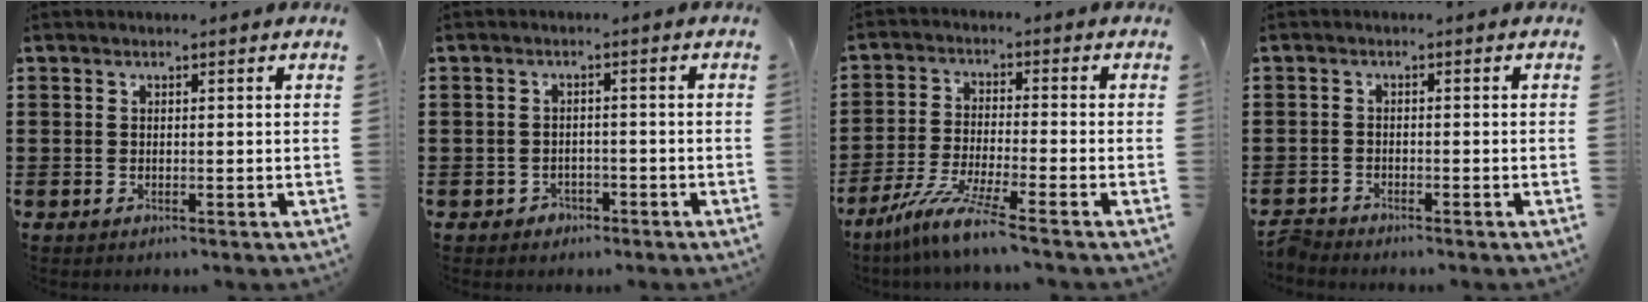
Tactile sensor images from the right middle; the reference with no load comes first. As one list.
[{"total": 1.7, "force": [-1.4, 1.0, 0.0], "torque": [-0.008, 0.002, -0.033]}, {"total": 7.4, "force": [-6.0, -0.3, 4.3], "torque": [-0.094, -0.019, -0.119]}, {"total": 2.1, "force": [-2.1, 0.1, 0.2], "torque": [-0.015, -0.004, -0.046]}]